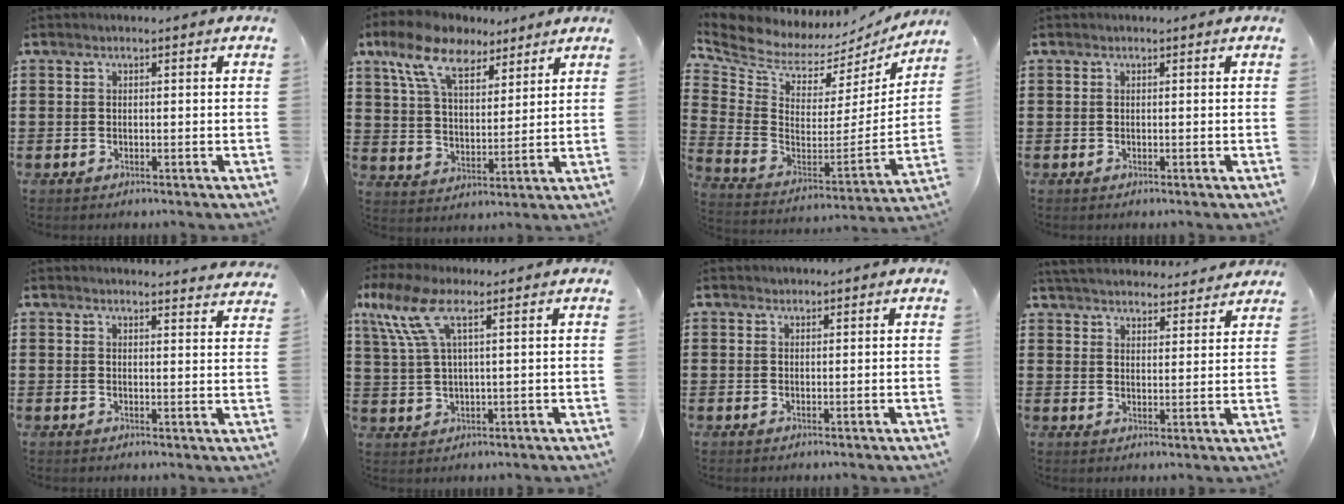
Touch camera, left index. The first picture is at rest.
{"total": 9.8, "force": [7.3, 4.1, 5.2], "torque": [-0.121, -0.009, 0.133]}
{"total": 5.7, "force": [5.3, 2.0, 0.7], "torque": [-0.055, -0.057, 0.088]}
{"total": 0.0}
{"total": 2.7, "force": [2.7, -0.3, 0.2], "torque": [-0.005, -0.015, 0.050]}
{"total": 7.9, "force": [3.7, 2.0, 6.6], "torque": [-0.160, 0.002, 0.062]}
{"total": 0.6, "force": [0.5, 0.3, -0.1], "torque": [-0.001, 0.001, 0.011]}
{"total": 4.4, "force": [4.3, 0.4, 0.5], "torque": [-0.028, -0.021, 0.077]}